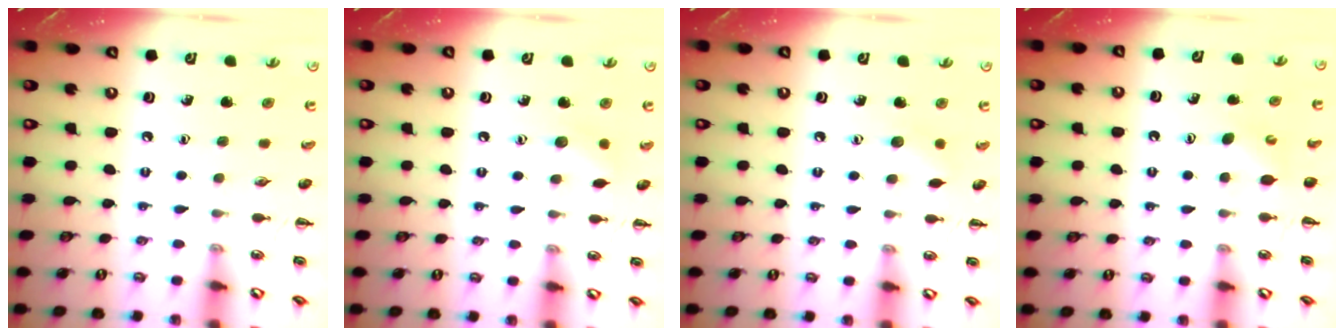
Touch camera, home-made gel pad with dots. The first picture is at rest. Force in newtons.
{"total": 5.8, "press": 5.6, "slide": 1.3}
{"total": 5.1, "press": 5.0, "slide": 1.1}
{"total": 2.9, "press": 2.9, "slide": 0.6}